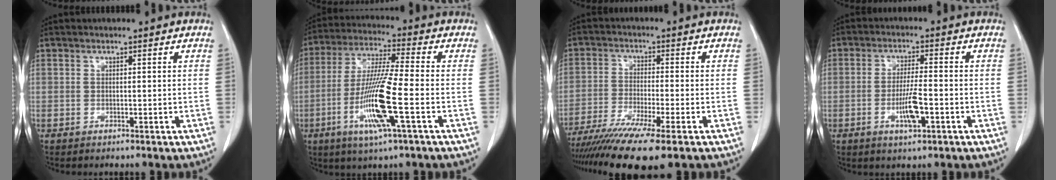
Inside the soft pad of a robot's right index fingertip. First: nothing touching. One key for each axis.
{"total": 12.7, "fx": -4.1, "fy": 0.1, "fz": 12.0, "tx": -0.244, "ty": -0.015, "tz": -0.083}
{"total": 12.5, "fx": -9.3, "fy": 0.0, "fz": 8.4, "tx": -0.144, "ty": -0.029, "tz": -0.151}
{"total": 5.5, "fx": -1.9, "fy": 0.8, "fz": 5.1, "tx": -0.097, "ty": -0.005, "tz": -0.034}